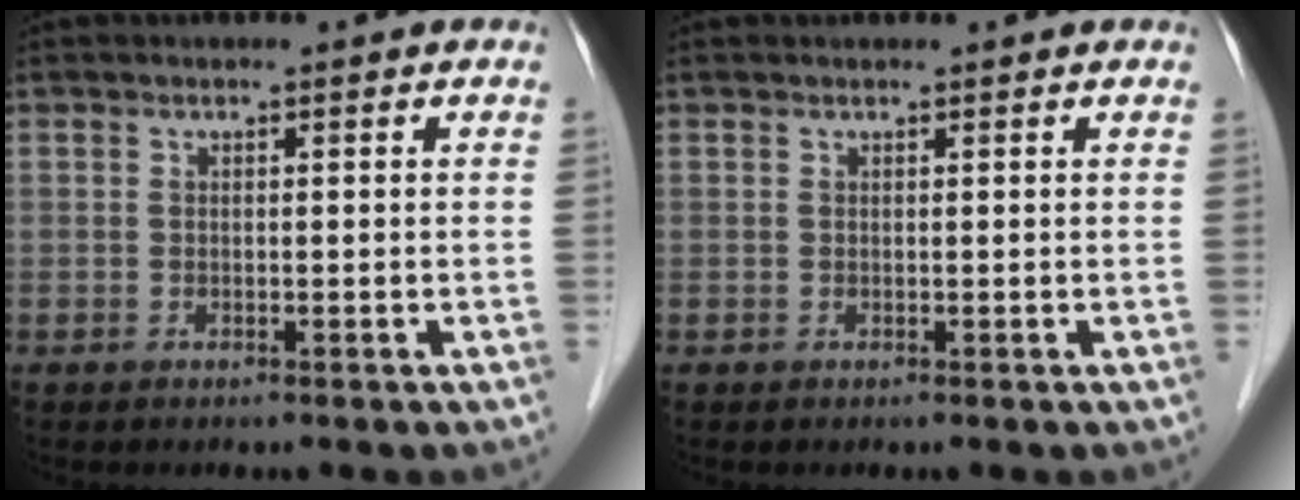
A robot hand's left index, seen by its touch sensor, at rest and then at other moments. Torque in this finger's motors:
{"motor_torque": [0.15, -0.07, -0.02, -0.01]}